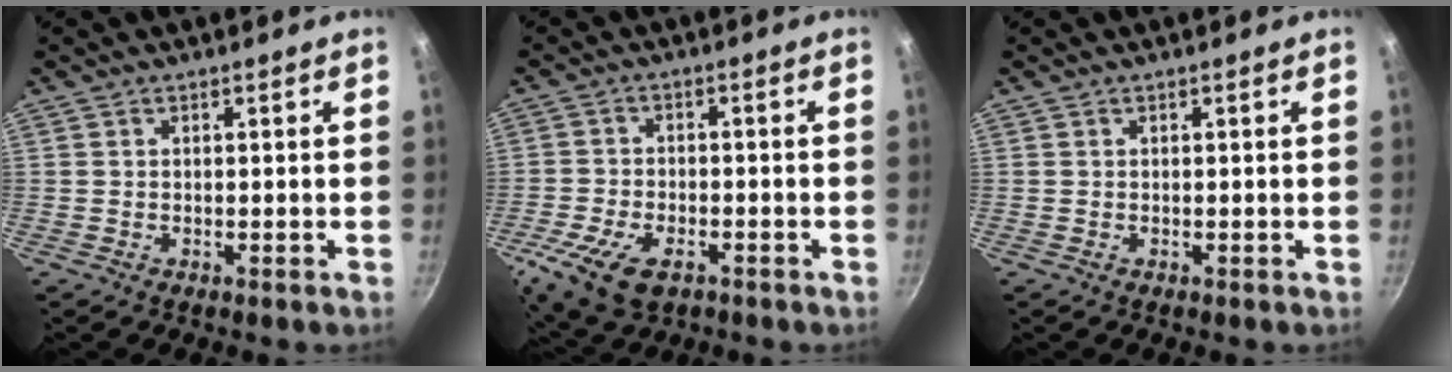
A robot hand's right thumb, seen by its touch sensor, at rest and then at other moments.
{"total": 11.5, "force": [-5.4, 6.2, 7.9], "torque": [-0.162, 0.002, -0.099]}
{"total": 0.0}